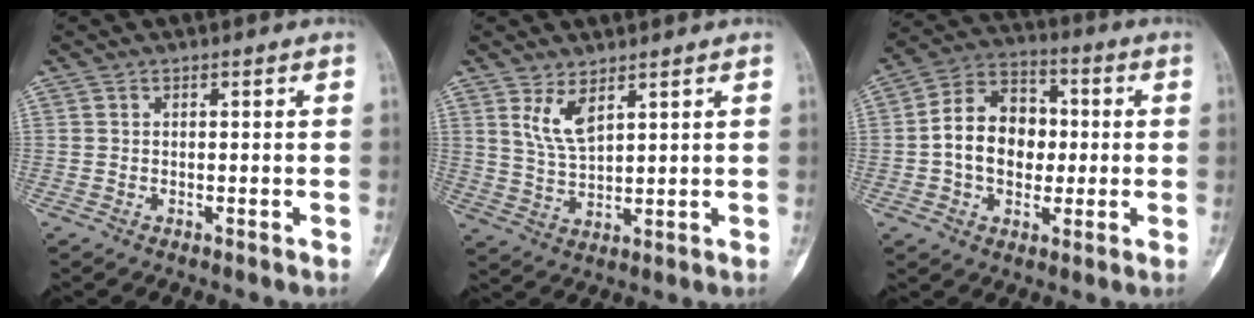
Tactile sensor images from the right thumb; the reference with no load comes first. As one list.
[{"total": 5.6, "force": [3.2, 2.2, 4.0], "torque": [-0.078, -0.023, 0.073]}, {"total": 13.2, "force": [-0.4, 9.9, 8.8], "torque": [-0.110, 0.030, -0.013]}]